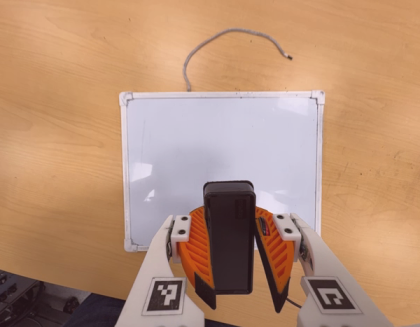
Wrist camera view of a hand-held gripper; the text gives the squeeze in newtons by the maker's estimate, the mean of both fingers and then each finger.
{"total": 10.6, "left": 10.2, "right": 11.1}